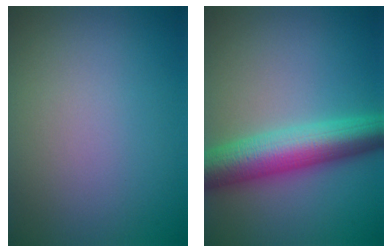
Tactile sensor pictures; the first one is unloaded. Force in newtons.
{"total": 7.4, "press": 7.4, "slide": 0.0}